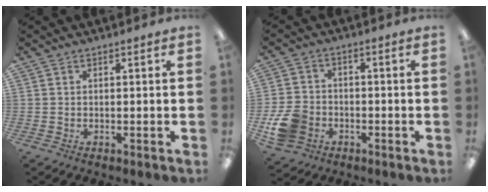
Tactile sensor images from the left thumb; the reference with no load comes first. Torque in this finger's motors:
{"motor_torque": [0.10, 2.03, 0.33, -0.29, 0.06]}